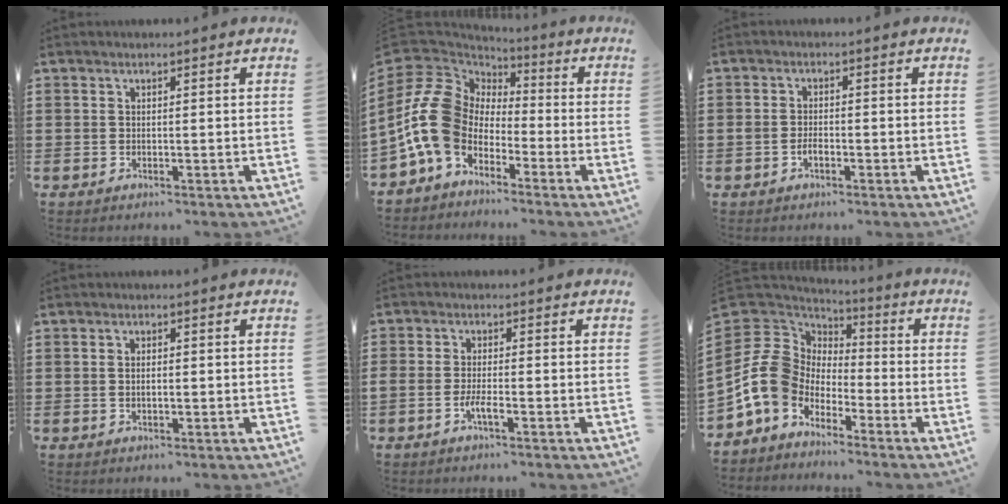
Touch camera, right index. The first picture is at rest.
{"total": 12.1, "force": [-2.7, 9.2, 7.5], "torque": [-0.216, 0.009, -0.059]}
{"total": 1.9, "force": [-0.9, 0.8, 1.4], "torque": [-0.029, -0.001, -0.015]}
{"total": 1.6, "force": [-0.1, 0.5, 1.6], "torque": [-0.030, 0.001, -0.003]}
{"total": 2.8, "force": [-1.5, 0.5, 2.3], "torque": [-0.054, -0.004, -0.031]}
{"total": 9.3, "force": [-2.4, 7.7, 4.6], "torque": [-0.157, -0.004, -0.054]}